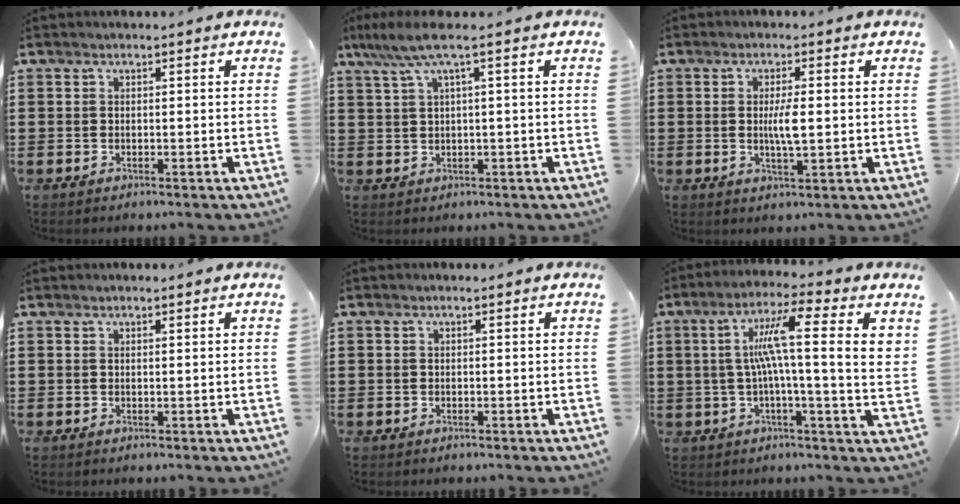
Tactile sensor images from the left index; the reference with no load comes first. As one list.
[{"total": 4.8, "force": [1.5, 0.2, 4.6], "torque": [-0.098, -0.003, 0.021]}, {"total": 4.0, "force": [0.2, 0.9, 3.9], "torque": [-0.074, 0.001, 0.000]}, {"total": 0.6, "force": [0.5, -0.1, 0.3], "torque": [-0.007, -0.002, 0.010]}, {"total": 0.0}, {"total": 11.7, "force": [2.9, 0.8, 11.3], "torque": [-0.208, 0.003, 0.041]}]